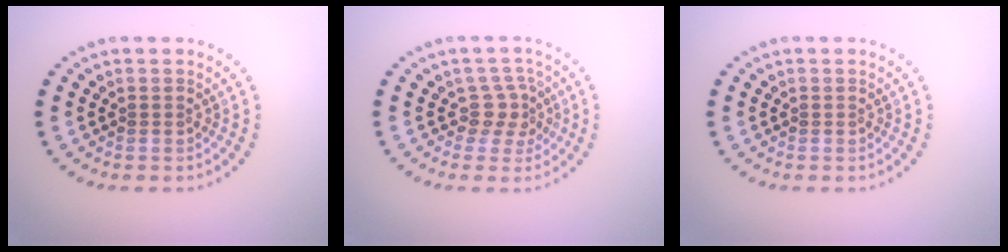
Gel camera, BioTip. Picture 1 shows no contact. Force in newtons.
{"total": 2.3, "press": 1.6, "slide": 1.7}
{"total": 0.0}